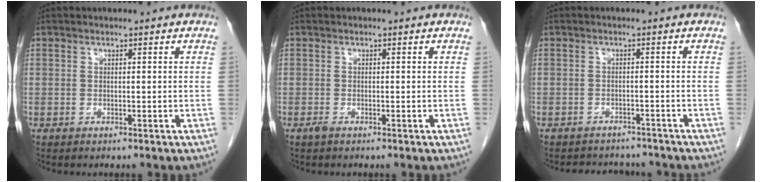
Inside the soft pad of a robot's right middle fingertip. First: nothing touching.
{"total": 0.6, "force": [-0.5, 0.1, 0.4], "torque": [-0.010, -0.001, -0.007]}
{"total": 6.4, "force": [-6.0, 2.1, 0.7], "torque": [-0.009, 0.007, -0.072]}